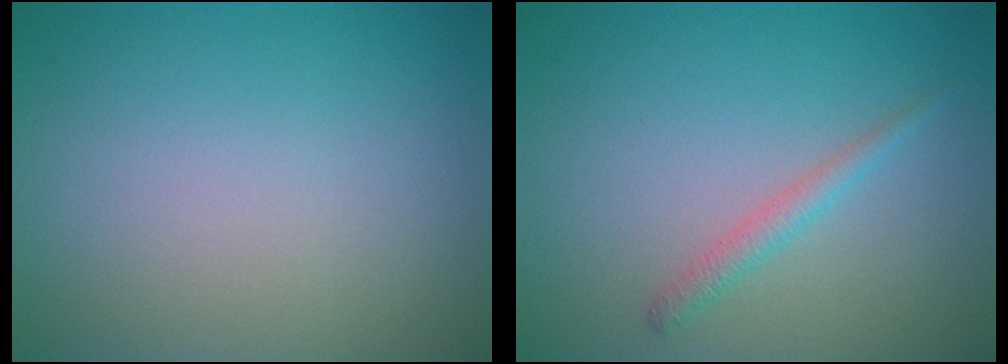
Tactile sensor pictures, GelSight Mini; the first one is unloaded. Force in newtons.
{"total": 1.4, "press": 1.4, "slide": 0.1}